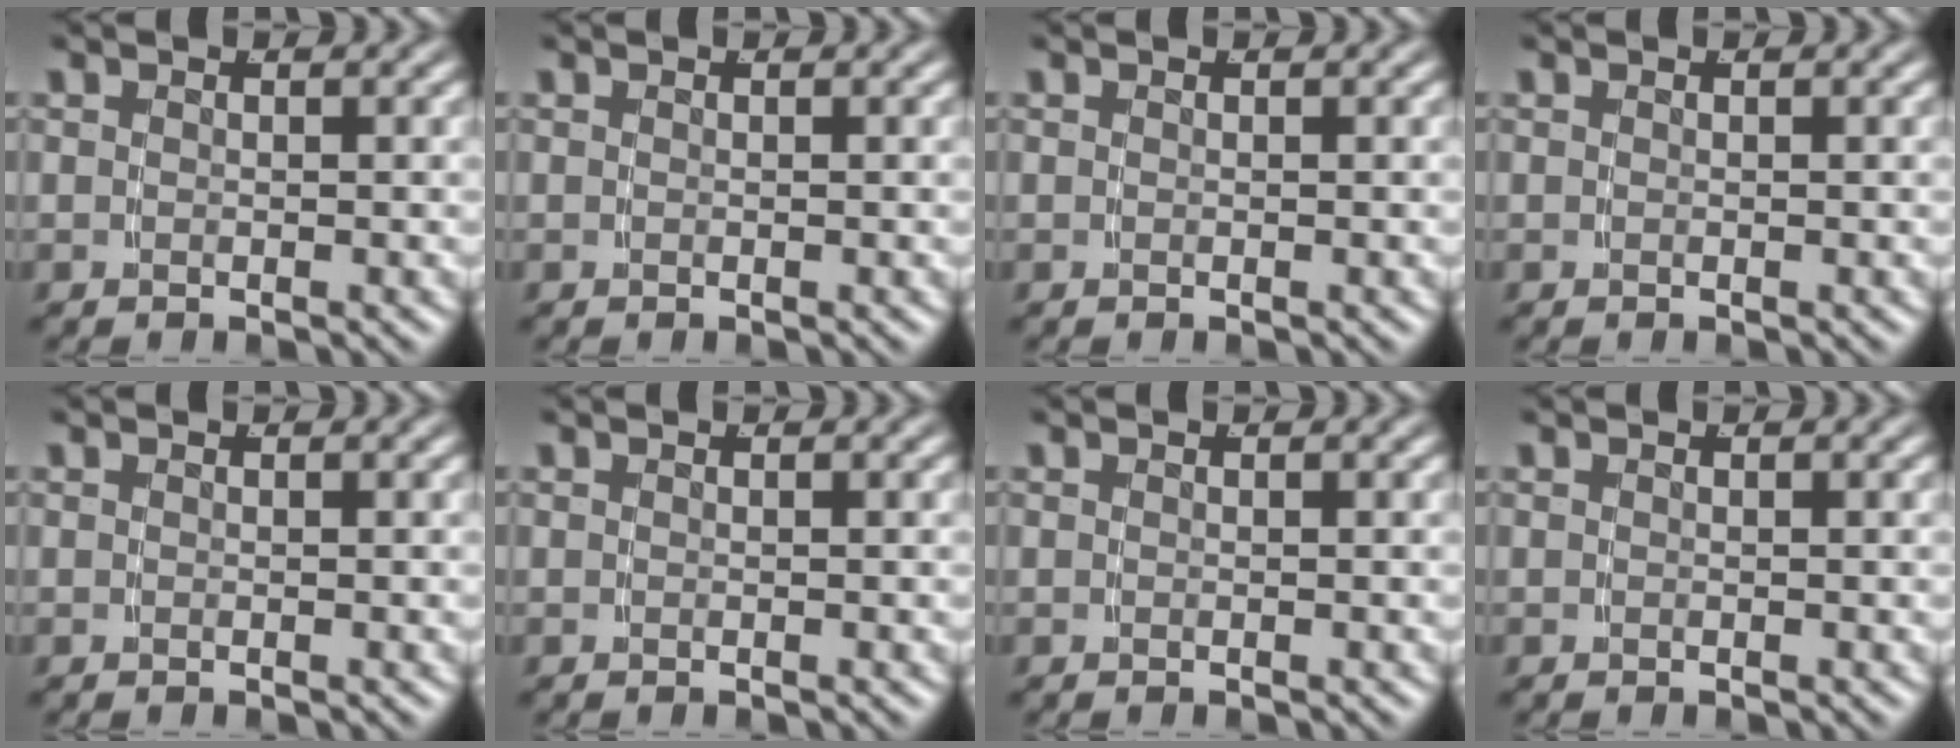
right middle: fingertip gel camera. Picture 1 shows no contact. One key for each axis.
{"total": 0.0}
{"total": 0.0}
{"total": 0.0}
{"total": 0.0}
{"total": 0.0}
{"total": 0.0}
{"total": 0.0}